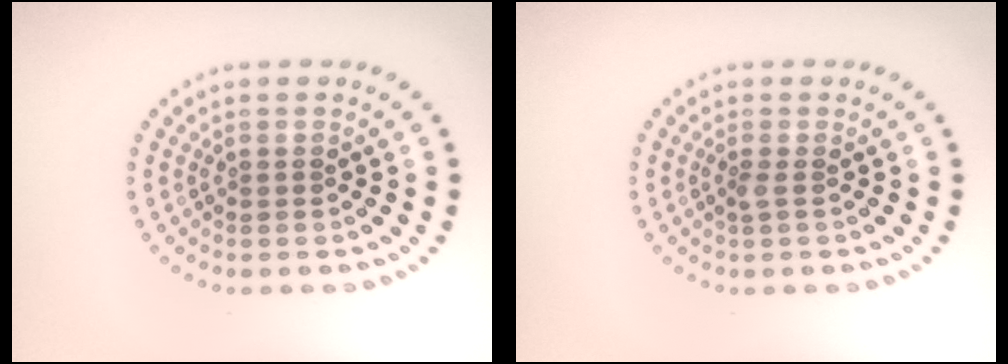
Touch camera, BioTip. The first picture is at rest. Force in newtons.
{"total": 0.6, "press": 0.5, "slide": 0.4}